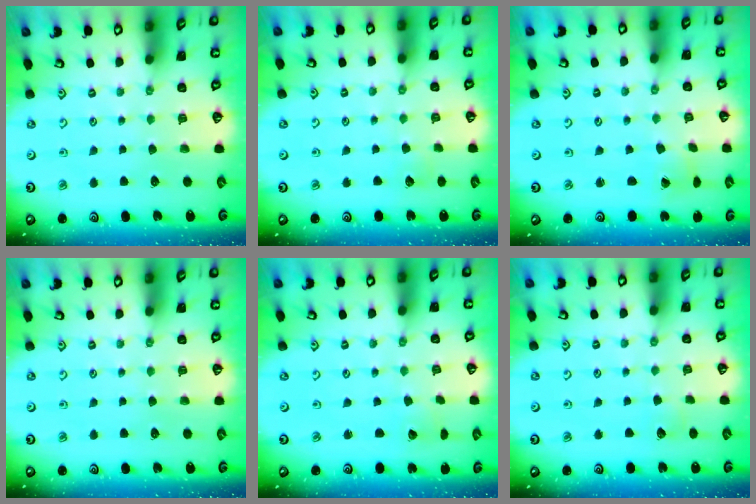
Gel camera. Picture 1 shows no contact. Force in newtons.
{"total": 3.4, "press": 3.4, "slide": 0.3}
{"total": 1.6, "press": 1.6, "slide": 0.1}
{"total": 0.0}
{"total": 2.3, "press": 2.3, "slide": 0.1}
{"total": 2.9, "press": 2.9, "slide": 0.4}